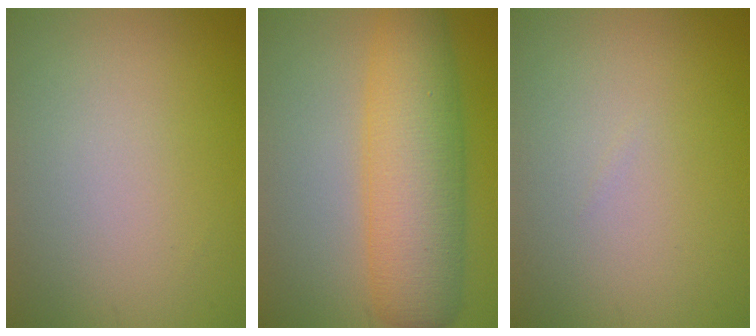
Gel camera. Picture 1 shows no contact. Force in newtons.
{"total": 8.7, "press": 8.7, "slide": 0.2}
{"total": 0.0}